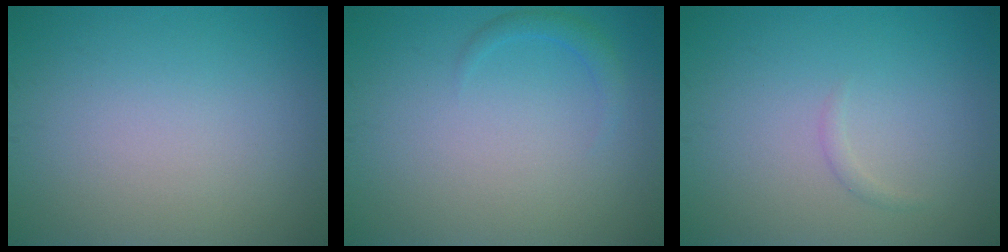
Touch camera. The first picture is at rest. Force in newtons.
{"total": 1.2, "press": 1.2, "slide": 0.1}
{"total": 0.6, "press": 0.6, "slide": 0.1}